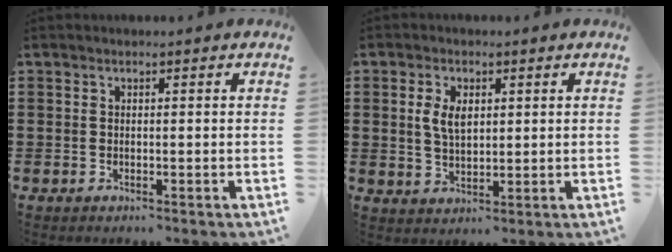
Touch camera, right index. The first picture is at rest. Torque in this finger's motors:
{"motor_torque": [0.56, -0.05, 0.23, 0.08]}